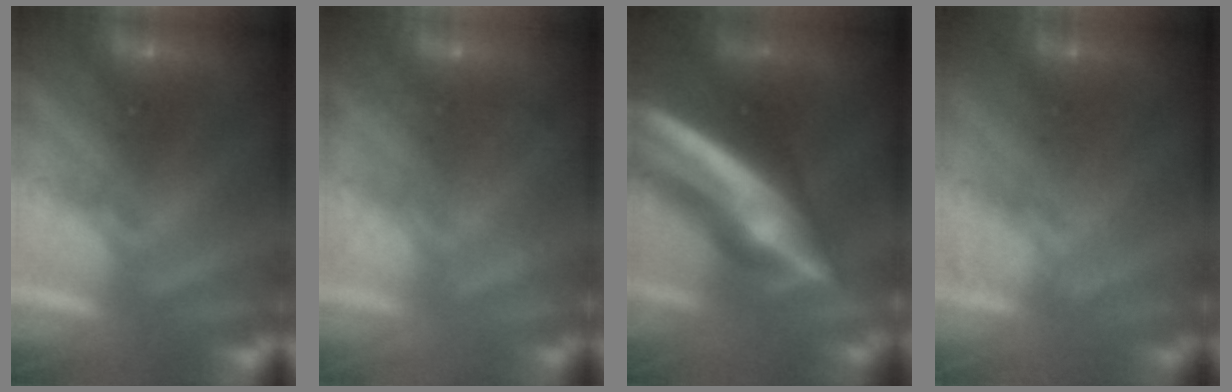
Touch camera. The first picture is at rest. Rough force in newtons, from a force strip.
{"total": 2.3}
{"total": 11.8}
{"total": 4.5}